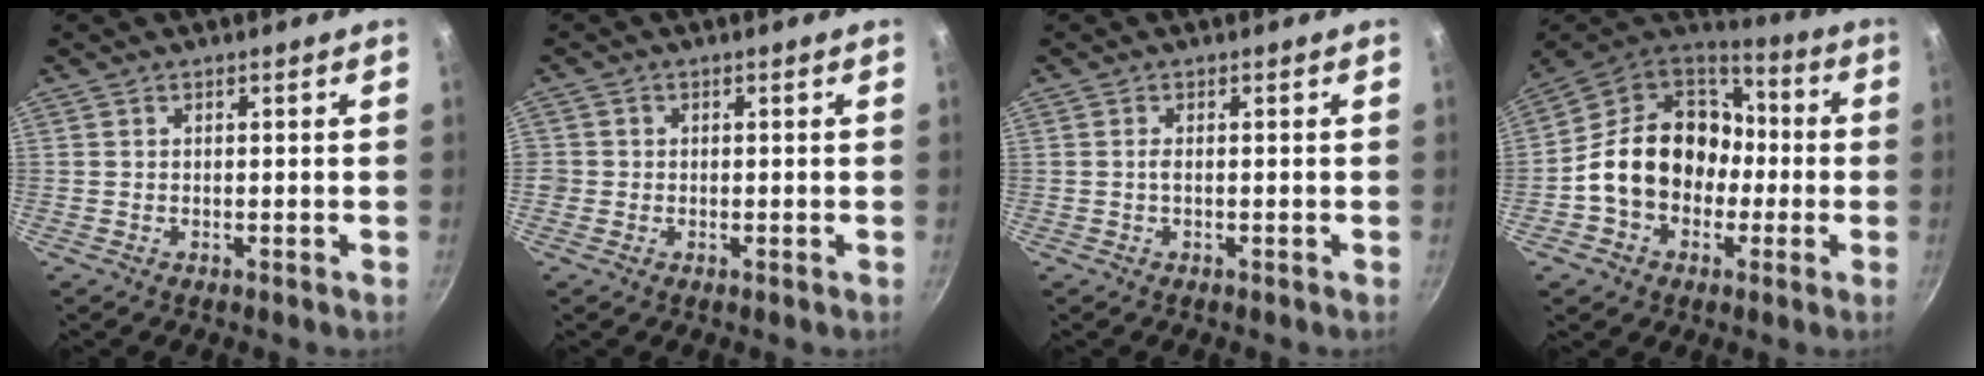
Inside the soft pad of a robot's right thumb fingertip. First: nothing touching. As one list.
[{"total": 1.8, "force": [-0.3, 1.7, 0.3], "torque": [0.001, 0.005, -0.007]}, {"total": 0.9, "force": [-0.1, 0.3, 0.8], "torque": [-0.019, 0.002, -0.003]}, {"total": 19.7, "force": [-2.0, 15.8, 11.6], "torque": [-0.171, 0.061, -0.037]}]